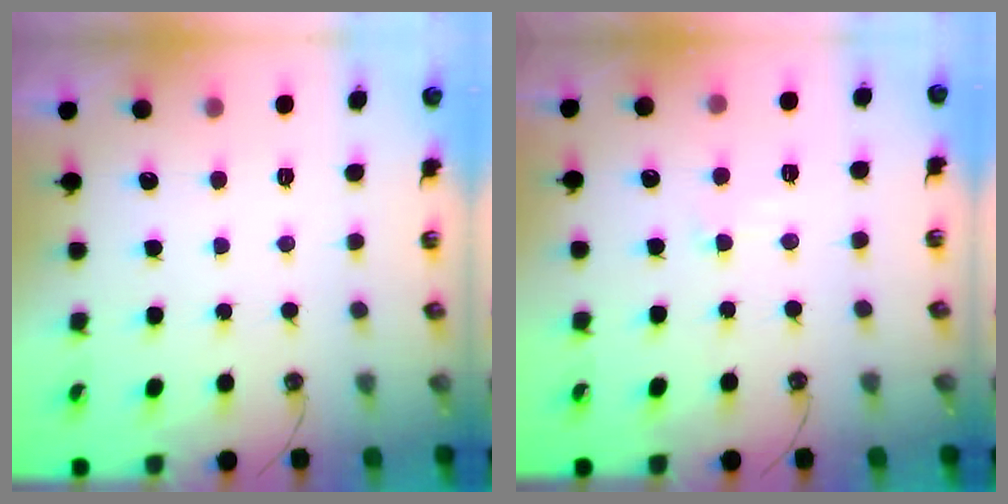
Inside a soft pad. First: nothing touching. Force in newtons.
{"total": 1.0, "press": 0.4, "slide": 0.9}